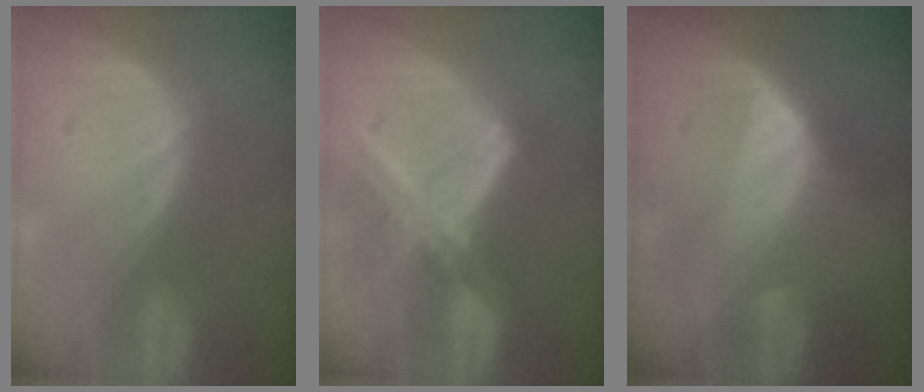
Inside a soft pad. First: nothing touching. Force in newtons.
{"total": 8.2, "press": 7.3, "slide": 3.9}
{"total": 6.7, "press": 5.9, "slide": 3.2}